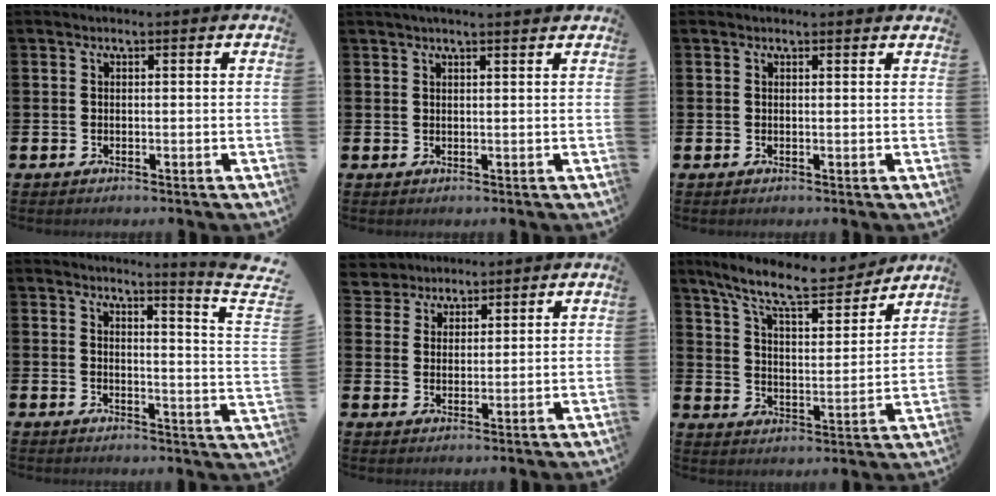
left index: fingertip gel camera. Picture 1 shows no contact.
{"total": 1.6, "force": [1.4, -0.2, 0.6], "torque": [-0.009, -0.004, 0.026]}
{"total": 0.0}
{"total": 3.2, "force": [2.6, -0.9, 1.6], "torque": [-0.033, -0.046, 0.031]}
{"total": 4.0, "force": [3.6, 1.5, -1.0], "torque": [-0.005, -0.014, 0.067]}
{"total": 10.6, "force": [9.3, 2.1, 4.7], "torque": [-0.125, -0.052, 0.161]}